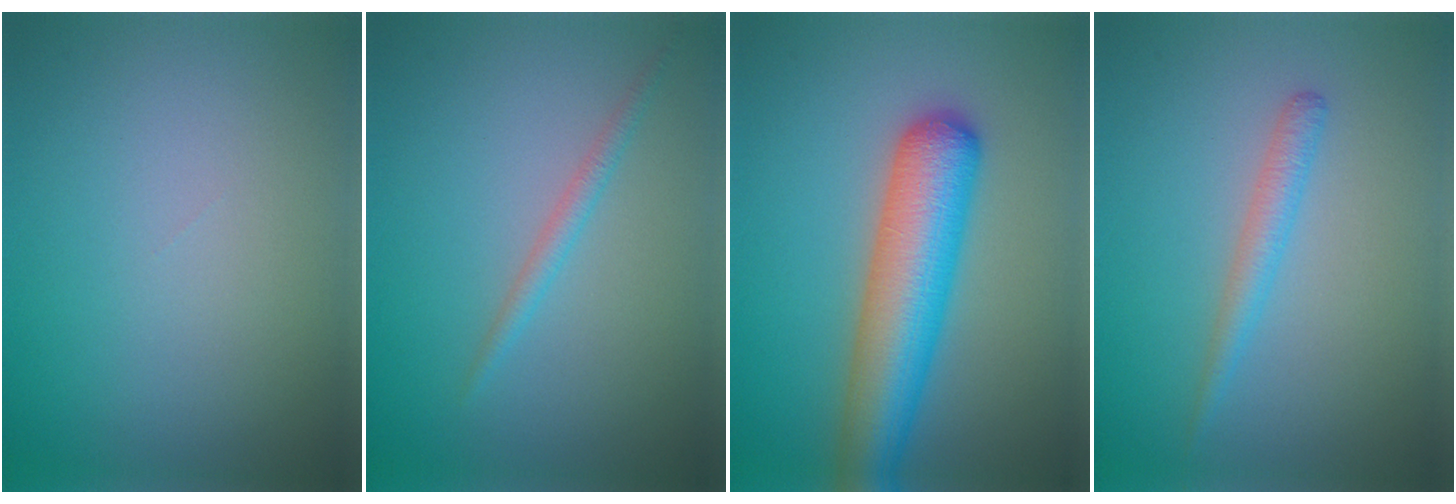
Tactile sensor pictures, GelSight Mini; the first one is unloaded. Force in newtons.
{"total": 1.3, "press": 1.3, "slide": 0.0}
{"total": 7.9, "press": 7.8, "slide": 0.4}
{"total": 1.9, "press": 1.8, "slide": 0.1}